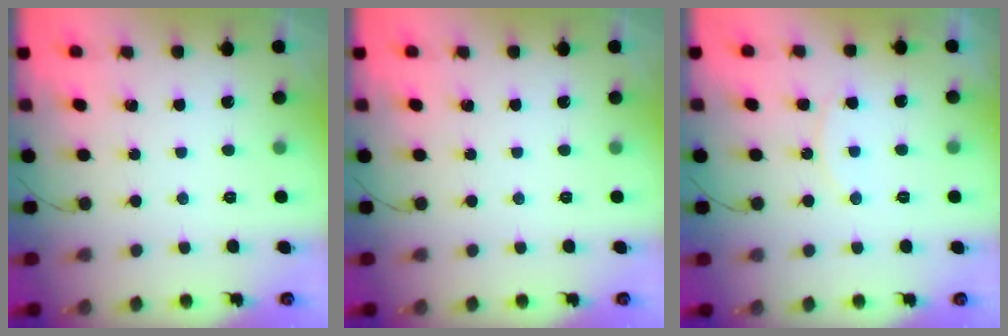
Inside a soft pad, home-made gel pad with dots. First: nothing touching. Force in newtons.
{"total": 0.0}
{"total": 6.0, "press": 6.0, "slide": 0.6}